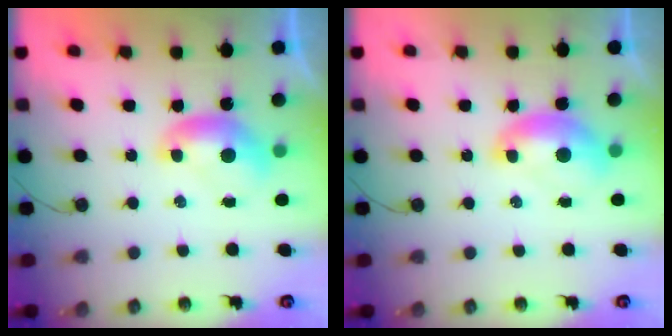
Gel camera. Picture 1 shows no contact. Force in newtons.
{"total": 2.1, "press": 2.0, "slide": 0.4}